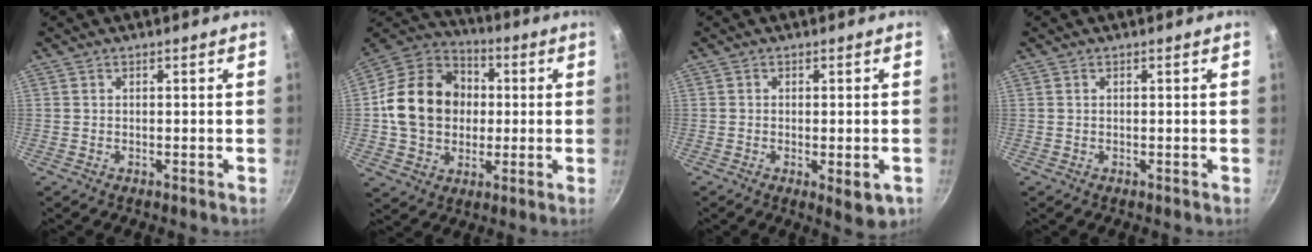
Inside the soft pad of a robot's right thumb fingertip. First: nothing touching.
{"total": 17.9, "force": [0.3, 14.6, 10.2], "torque": [-0.162, 0.024, 0.005]}
{"total": 5.0, "force": [-1.7, 1.8, 4.4], "torque": [-0.058, -0.005, -0.016]}
{"total": 0.0}